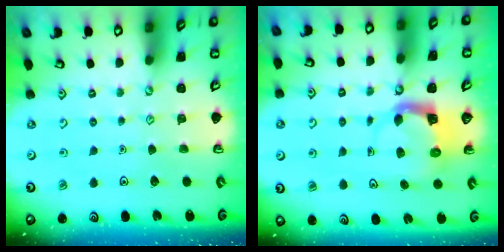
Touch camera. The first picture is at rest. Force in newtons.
{"total": 3.6, "press": 3.6, "slide": 0.7}